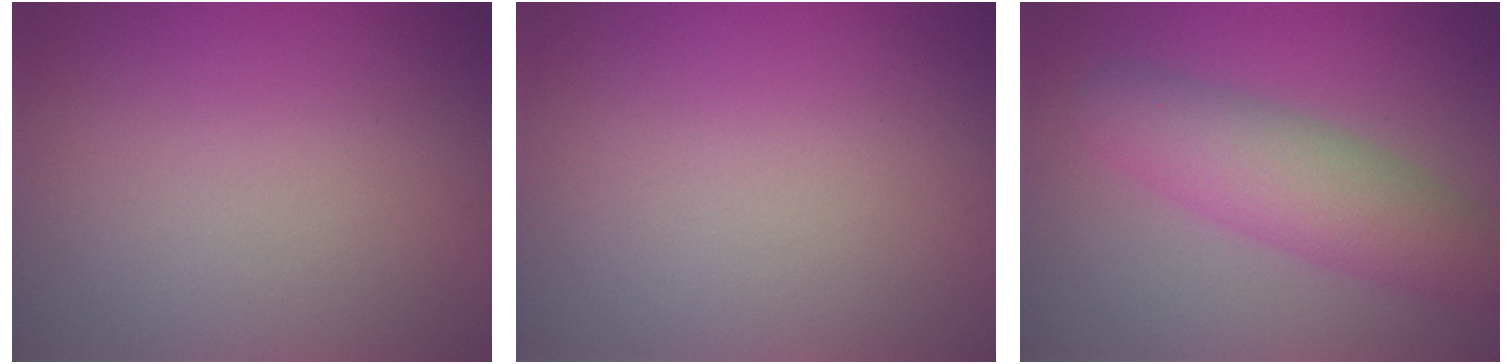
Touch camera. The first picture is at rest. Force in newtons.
{"total": 0.0}
{"total": 5.8, "press": 5.8, "slide": 0.1}